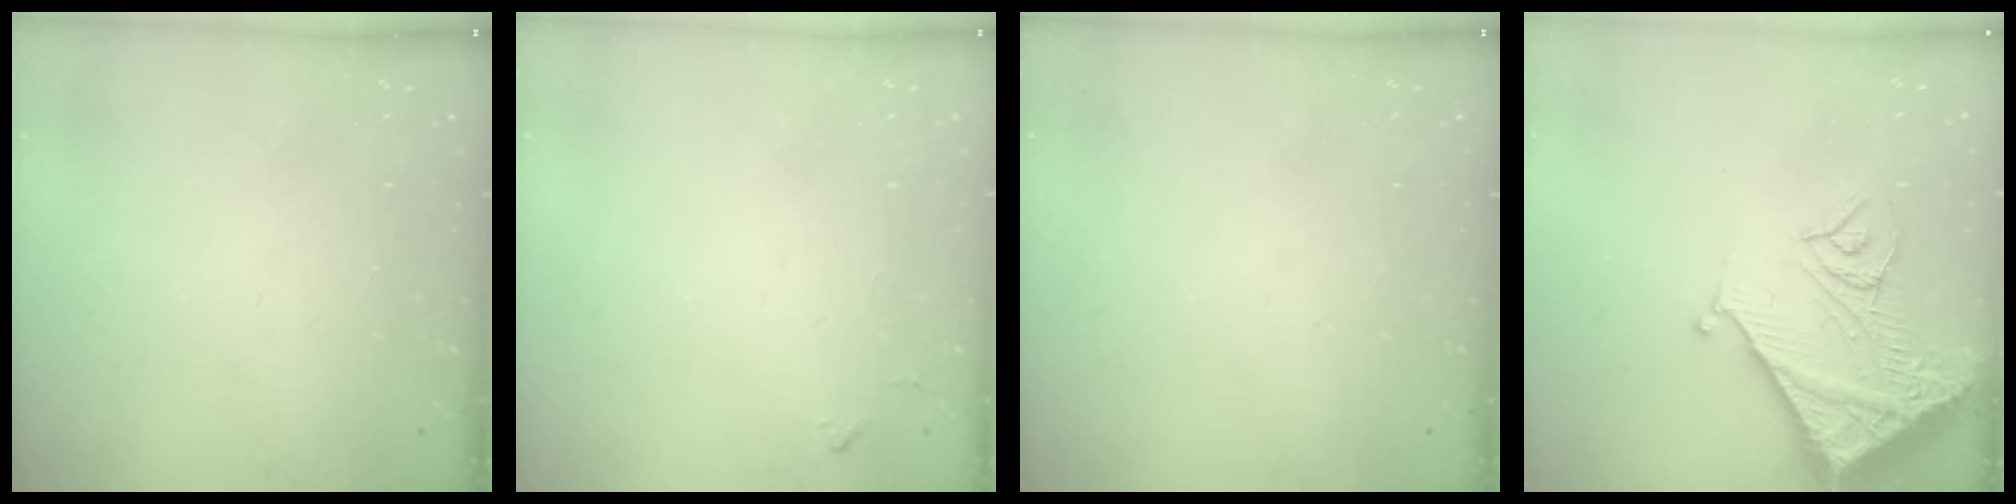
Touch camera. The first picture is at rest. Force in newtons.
{"total": 4.1, "press": 4.0, "slide": 0.6}
{"total": 0.0}
{"total": 14.7, "press": 14.6, "slide": 1.7}